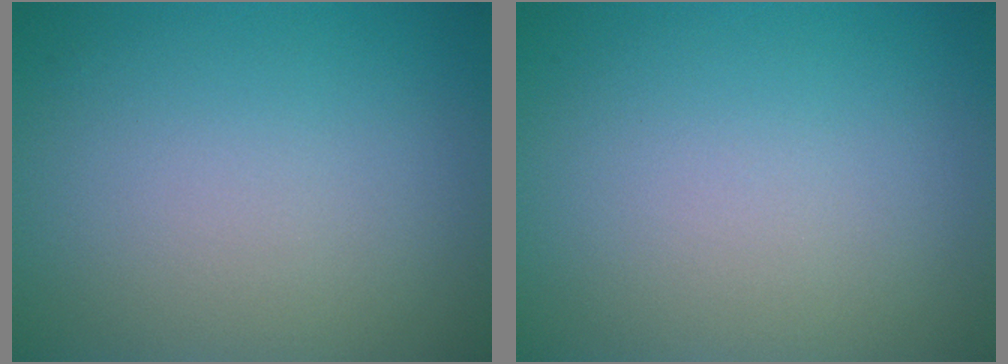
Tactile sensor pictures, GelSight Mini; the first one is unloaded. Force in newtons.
{"total": 0.0}